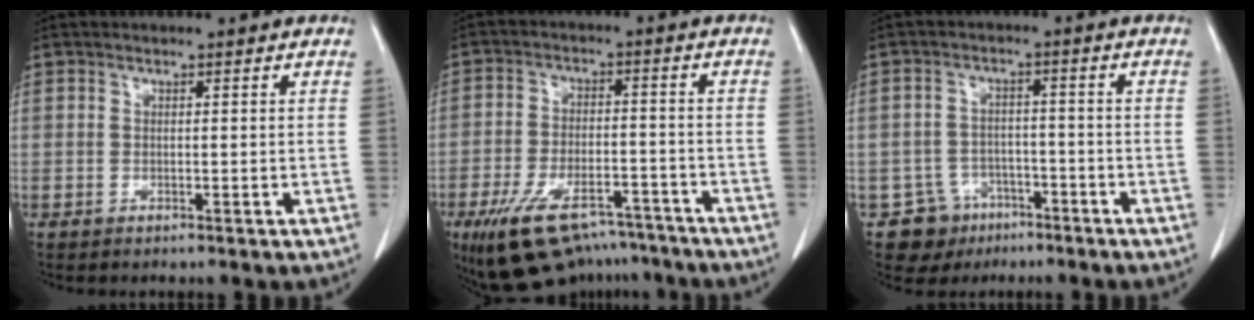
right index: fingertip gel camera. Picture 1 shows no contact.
{"total": 14.0, "force": [-10.3, 5.8, 7.4], "torque": [-0.130, 0.006, -0.167]}
{"total": 6.3, "force": [-3.7, 5.1, 0.1], "torque": [0.007, 0.011, -0.055]}